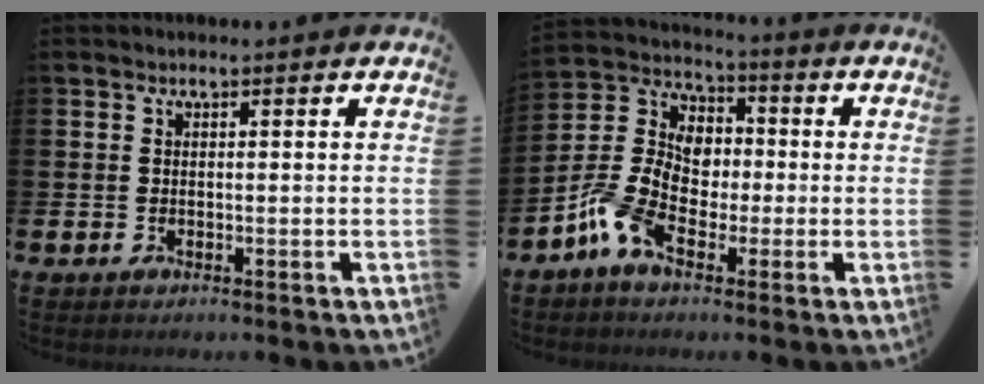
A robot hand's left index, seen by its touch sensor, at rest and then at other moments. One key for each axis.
{"total": 8.3, "fx": -2.6, "fy": 5.7, "fz": 5.4, "tx": -0.148, "ty": -0.001, "tz": -0.061}